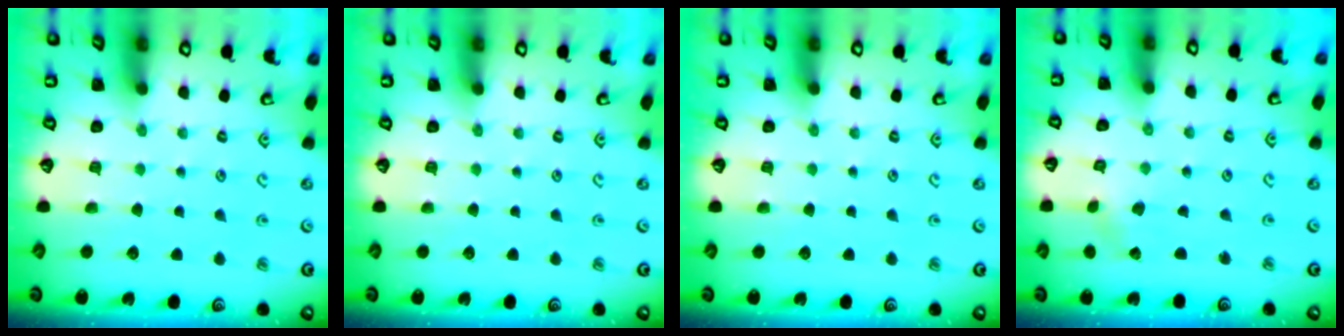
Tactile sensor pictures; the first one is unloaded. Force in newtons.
{"total": 0.0}
{"total": 0.0}
{"total": 0.0}